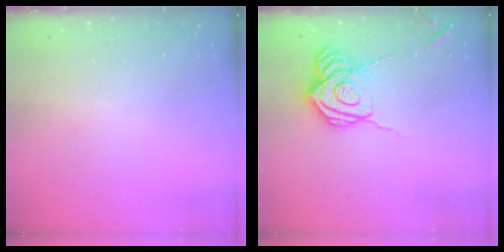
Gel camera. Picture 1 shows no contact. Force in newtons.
{"total": 17.0, "press": 17.0, "slide": 0.9}